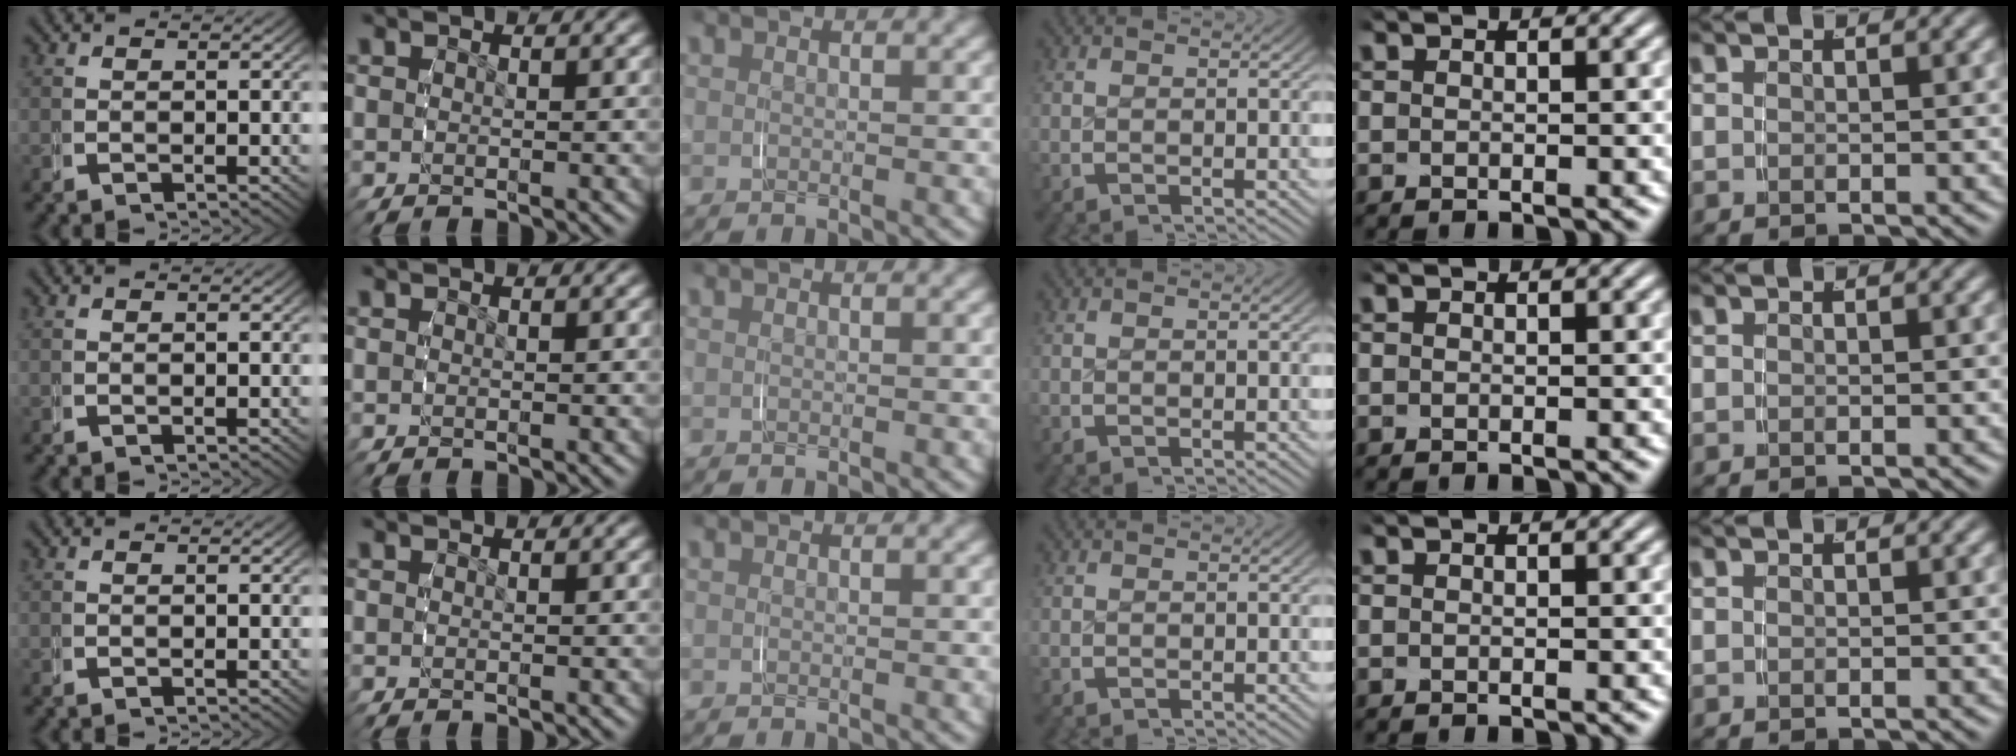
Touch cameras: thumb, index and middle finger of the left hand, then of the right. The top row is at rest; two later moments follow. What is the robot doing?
{"motion": "grasp_and_lifting", "object": "keyboard"}